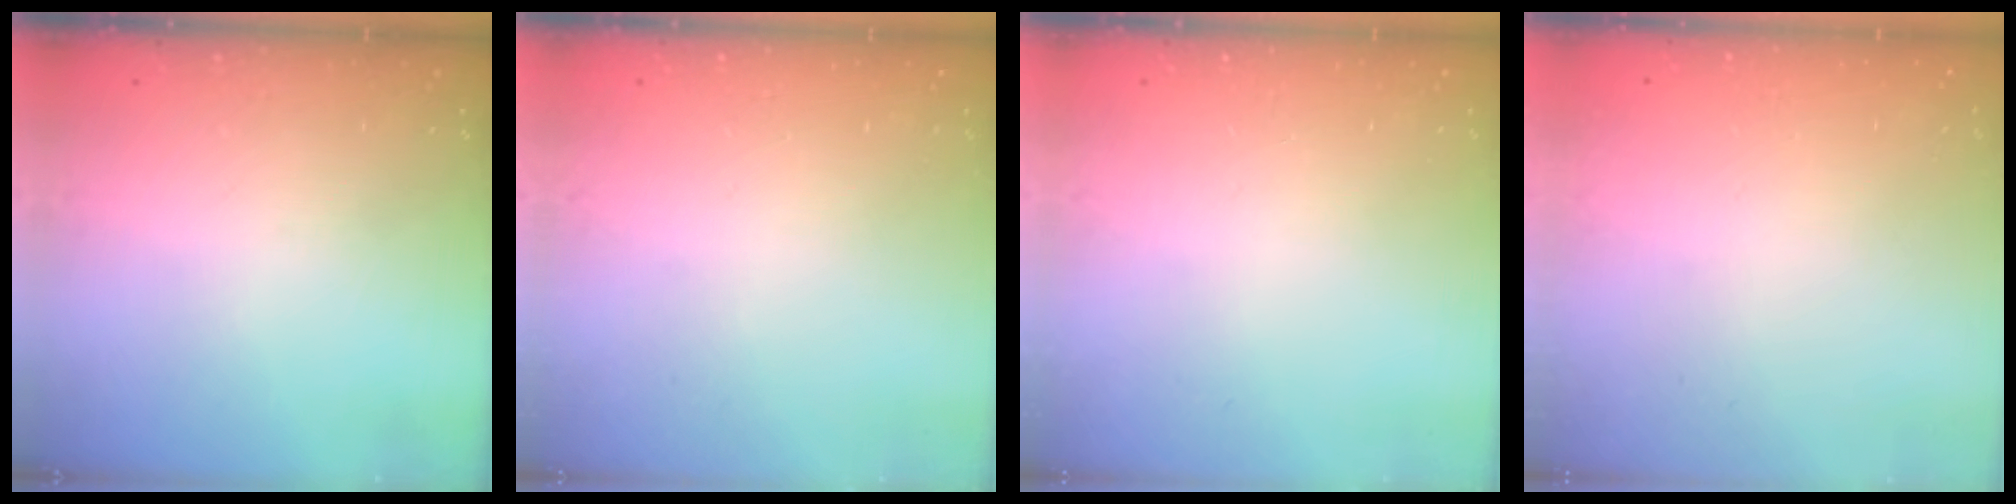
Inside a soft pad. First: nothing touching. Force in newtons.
{"total": 0.0}
{"total": 0.0}
{"total": 0.0}